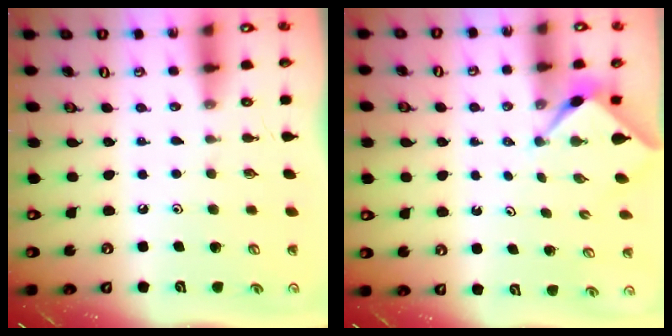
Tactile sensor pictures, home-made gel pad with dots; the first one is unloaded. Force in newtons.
{"total": 2.3, "press": 2.2, "slide": 0.3}